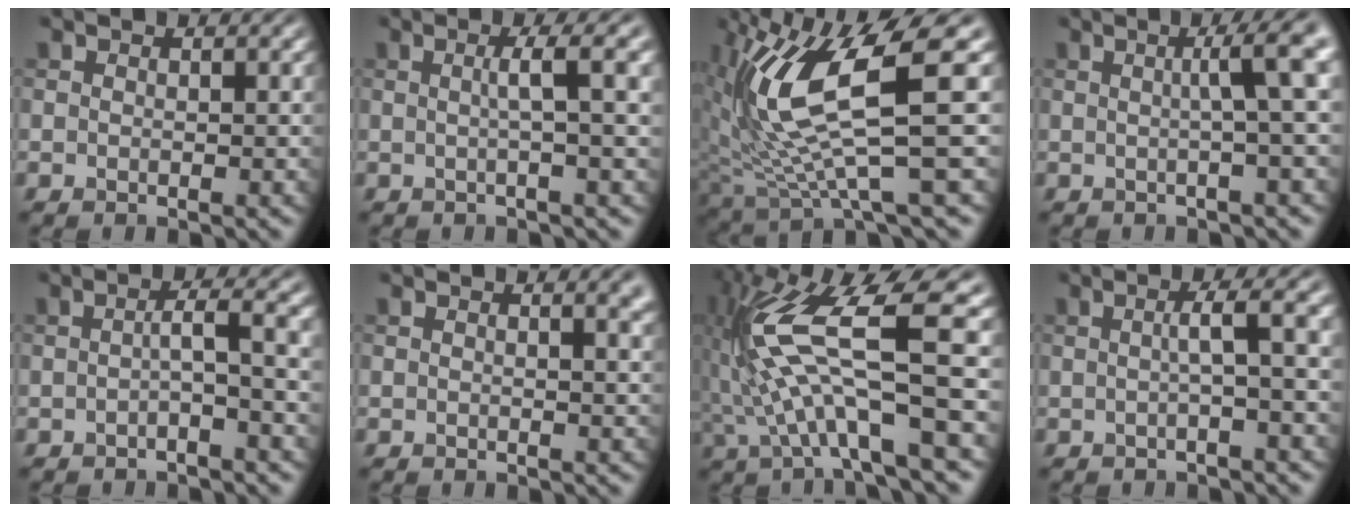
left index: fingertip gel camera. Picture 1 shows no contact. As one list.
[{"total": 4.1, "force": [0.5, 0.8, 4.0], "torque": [-0.053, 0.011, 0.002]}, {"total": 11.1, "force": [2.6, 2.5, 10.5], "torque": [-0.213, -0.008, 0.055]}, {"total": 4.9, "force": [0.7, 0.9, 4.8], "torque": [-0.059, 0.017, 0.007]}, {"total": 3.5, "force": [-0.1, 0.6, 3.5], "torque": [-0.050, 0.010, -0.008]}, {"total": 2.7, "force": [1.0, 1.1, 2.3], "torque": [-0.010, 0.006, 0.006]}, {"total": 11.3, "force": [-0.2, 2.5, 11.0], "torque": [-0.221, 0.013, -0.004]}, {"total": 3.7, "force": [0.2, 0.7, 3.6], "torque": [-0.050, 0.012, -0.004]}]